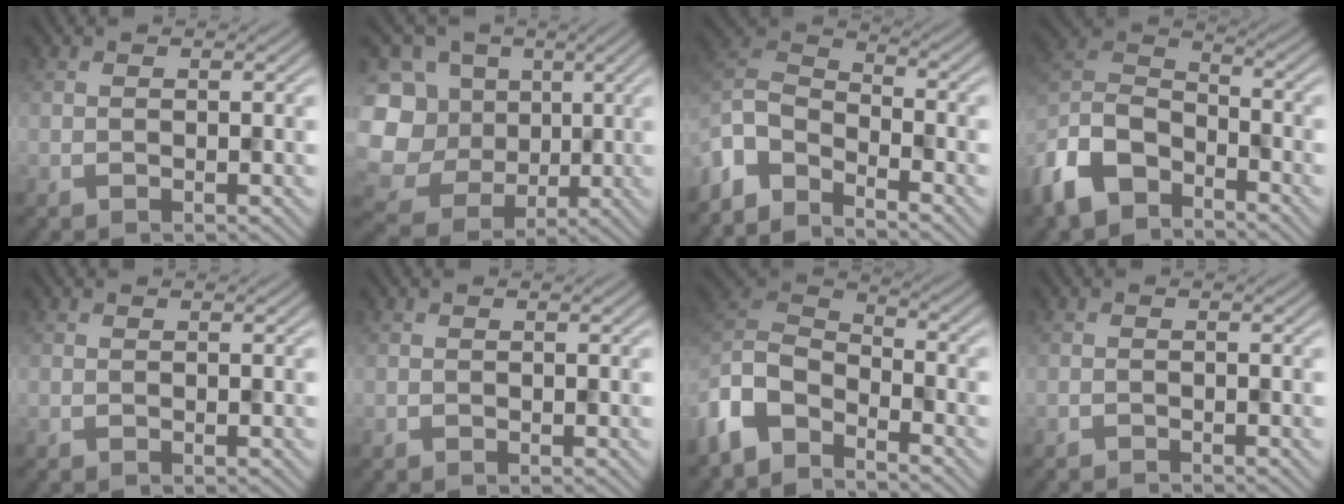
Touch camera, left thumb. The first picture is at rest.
{"total": 18.3, "force": [-1.0, 16.6, 7.5], "torque": [-0.258, 0.004, -0.026]}
{"total": 7.5, "force": [-6.0, 2.6, 3.7], "torque": [-0.090, -0.007, -0.140]}
{"total": 10.9, "force": [-7.3, 5.4, 6.0], "torque": [-0.144, -0.005, -0.169]}
{"total": 0.0}
{"total": 0.0}
{"total": 9.0, "force": [-6.2, 4.0, 5.1], "torque": [-0.121, -0.007, -0.143]}
{"total": 0.8, "force": [-0.8, -0.1, 0.1], "torque": [0.001, 0.000, -0.017]}